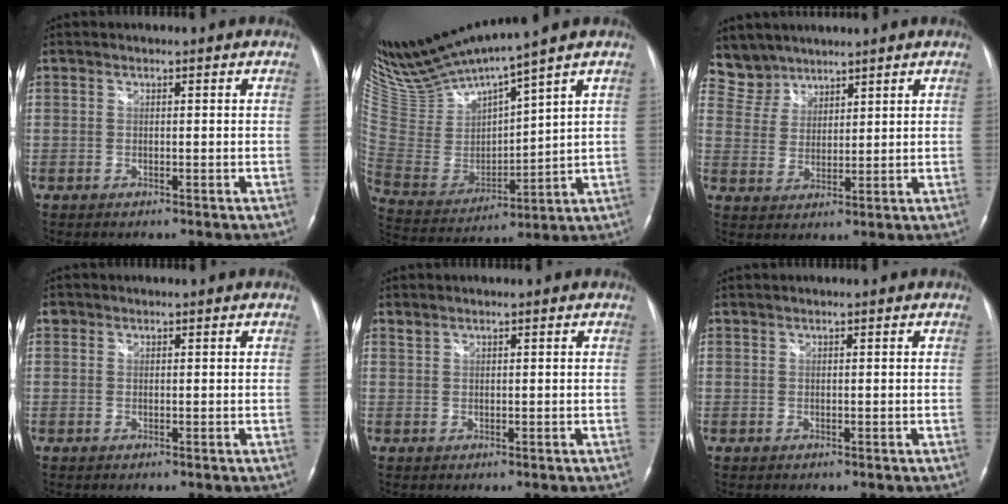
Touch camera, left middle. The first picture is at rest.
{"total": 15.1, "force": [13.7, -0.5, 6.3], "torque": [-0.136, -0.018, 0.280]}
{"total": 7.6, "force": [6.9, 3.2, 0.0], "torque": [-0.008, 0.014, 0.150]}
{"total": 0.9, "force": [0.5, 0.6, 0.1], "torque": [0.004, 0.006, 0.008]}
{"total": 0.7, "force": [0.7, 0.1, 0.0], "torque": [-0.007, 0.005, 0.017]}
{"total": 0.0}